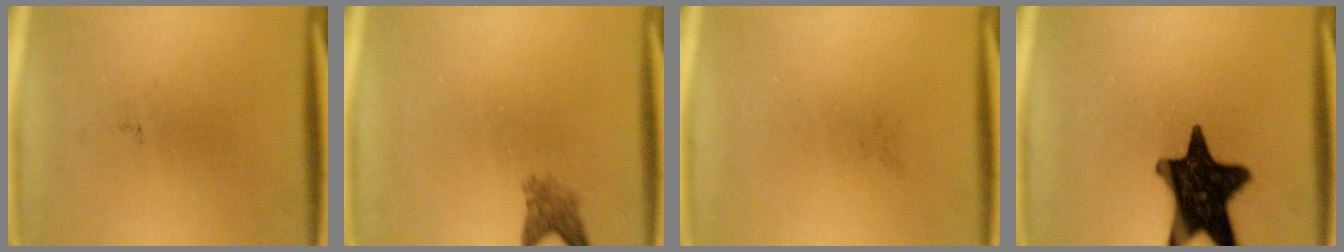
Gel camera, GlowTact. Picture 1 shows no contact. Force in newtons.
{"total": 2.5}
{"total": 0.0}
{"total": 16.7}